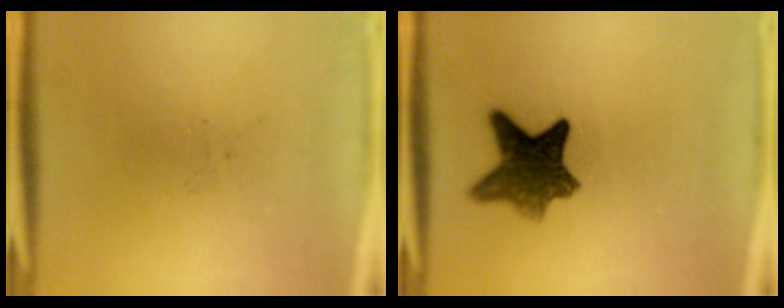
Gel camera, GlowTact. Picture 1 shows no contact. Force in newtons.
{"total": 8.7}